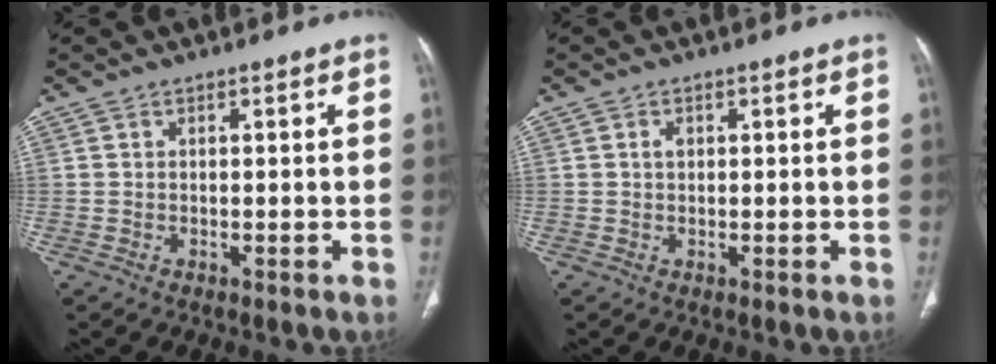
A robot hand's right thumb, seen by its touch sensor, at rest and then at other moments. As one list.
[{"total": 1.2, "force": [0.3, 0.8, 0.8], "torque": [-0.013, 0.002, 0.005]}]